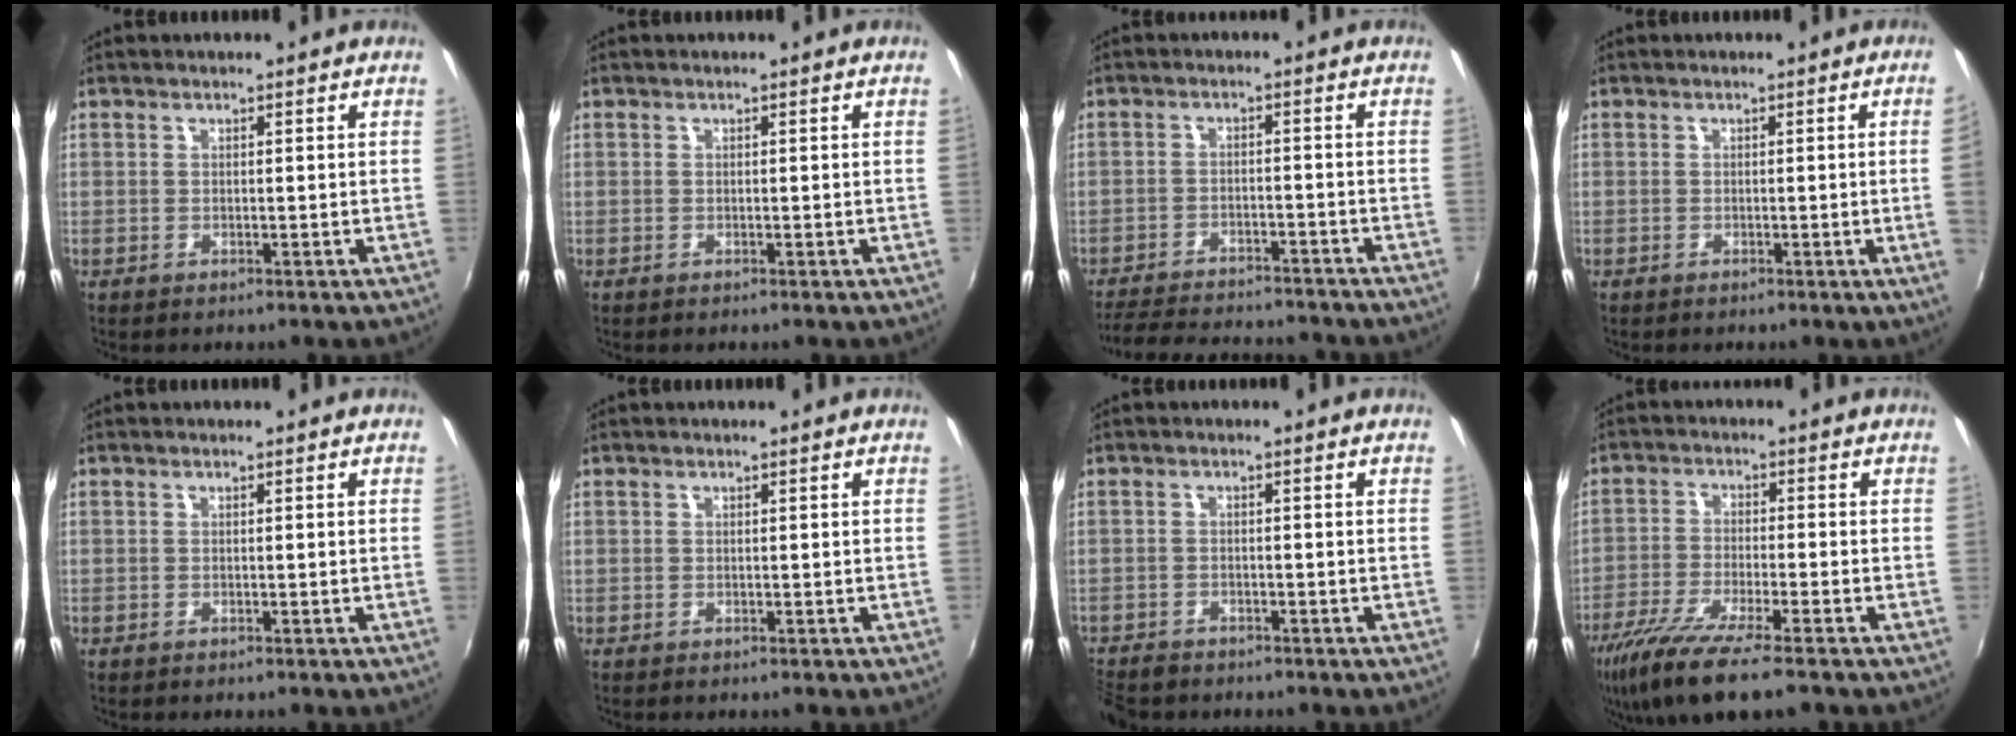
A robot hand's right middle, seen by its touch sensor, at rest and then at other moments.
{"total": 0.0}
{"total": 16.6, "force": [-14.8, 3.6, 6.6], "torque": [-0.139, -0.016, -0.211]}
{"total": 2.9, "force": [-0.1, -1.7, 2.4], "torque": [-0.033, -0.015, 0.004]}
{"total": 0.0}
{"total": 0.0}
{"total": 5.7, "force": [-5.0, 2.3, 1.6], "torque": [-0.057, -0.021, -0.091]}
{"total": 12.7, "force": [-9.3, 1.6, 8.5], "torque": [-0.186, -0.046, -0.169]}